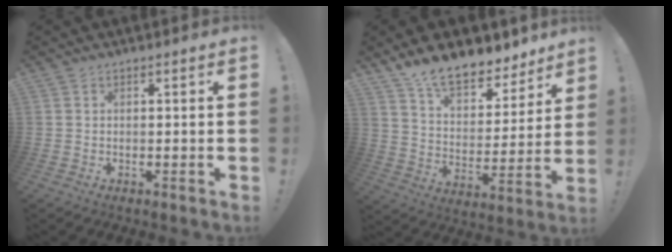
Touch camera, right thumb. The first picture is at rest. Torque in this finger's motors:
{"motor_torque": [-0.37, 0.99, -0.14, 0.66, 0.03]}